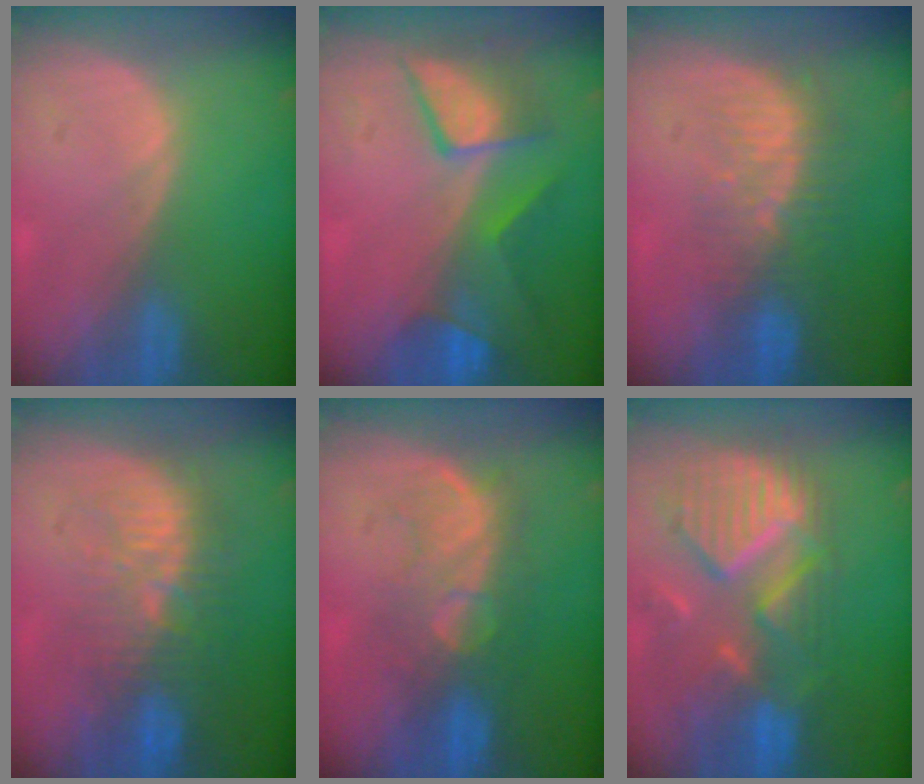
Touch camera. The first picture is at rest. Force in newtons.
{"total": 7.8, "press": 7.6, "slide": 1.5}
{"total": 8.2, "press": 7.2, "slide": 3.9}
{"total": 9.6, "press": 9.0, "slide": 3.5}
{"total": 8.2, "press": 7.8, "slide": 2.5}
{"total": 11.9, "press": 10.4, "slide": 5.7}